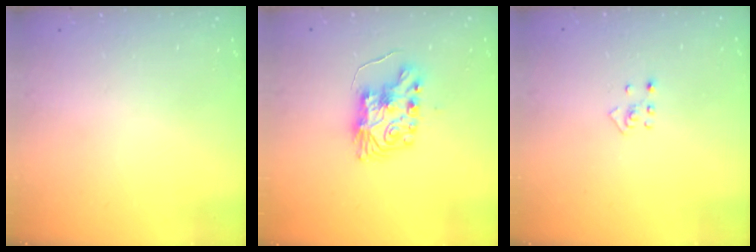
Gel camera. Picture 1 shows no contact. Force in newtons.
{"total": 9.3, "press": 9.3, "slide": 0.4}
{"total": 3.4, "press": 3.4, "slide": 0.6}